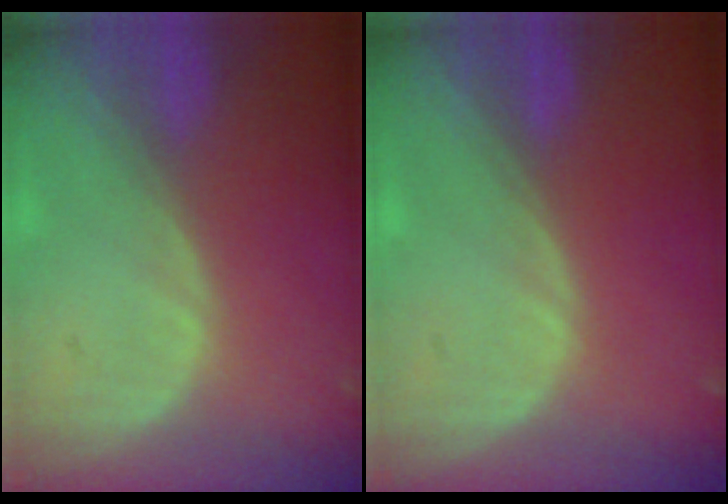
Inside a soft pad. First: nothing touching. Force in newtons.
{"total": 0.0}